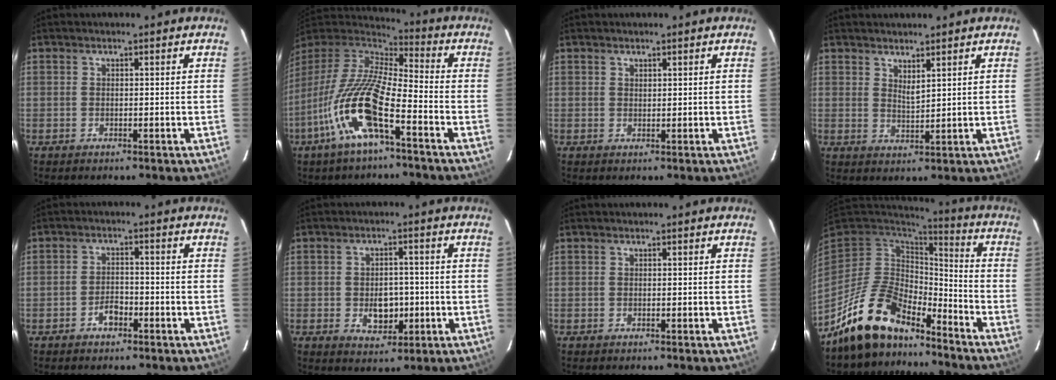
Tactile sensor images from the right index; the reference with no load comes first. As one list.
[{"total": 17.8, "force": [-8.3, 4.4, 15.1], "torque": [-0.301, -0.028, -0.167]}, {"total": 0.7, "force": [0.6, 0.3, 0.1], "torque": [-0.002, 0.001, 0.011]}, {"total": 2.7, "force": [2.1, 0.6, 1.6], "torque": [-0.027, -0.005, 0.035]}, {"total": 3.3, "force": [-2.1, 1.8, 1.8], "torque": [-0.038, 0.006, -0.034]}, {"total": 6.2, "force": [-1.3, 4.4, 4.2], "torque": [-0.076, 0.000, -0.009]}, {"total": 0.0}, {"total": 15.2, "force": [-12.1, 6.2, 6.9], "torque": [-0.156, 0.001, -0.217]}]